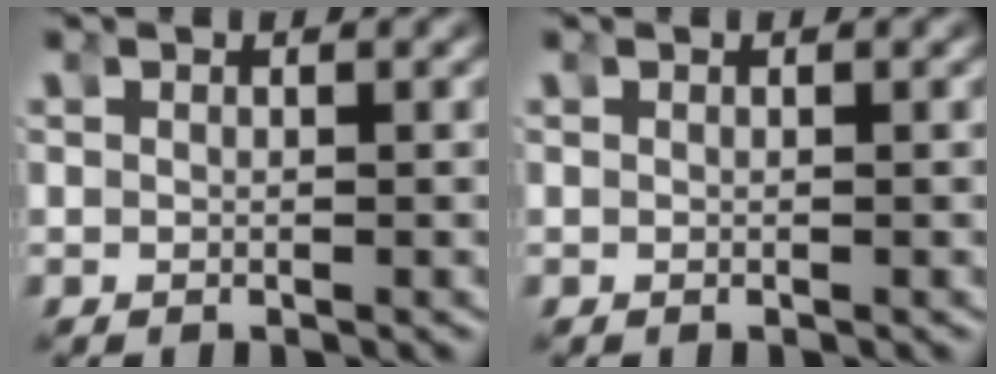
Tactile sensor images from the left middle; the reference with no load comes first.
{"total": 0.0}